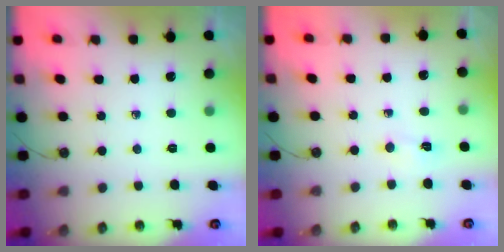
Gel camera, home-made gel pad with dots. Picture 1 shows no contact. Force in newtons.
{"total": 2.5, "press": 2.5, "slide": 0.5}